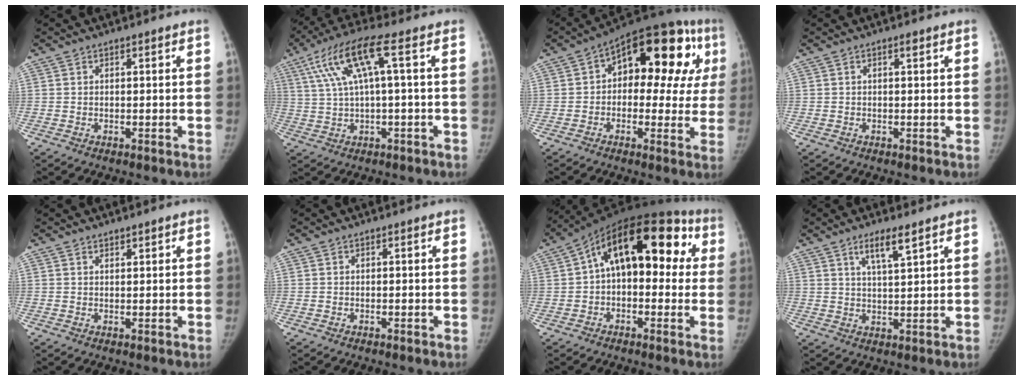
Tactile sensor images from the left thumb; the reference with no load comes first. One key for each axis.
{"total": 10.8, "fx": 3.1, "fy": 1.7, "fz": 10.2, "tx": -0.230, "ty": 0.029, "tz": 0.062}
{"total": 21.0, "fx": 5.2, "fy": 11.4, "fz": 16.8, "tx": -0.170, "ty": 0.039, "tz": 0.059}
{"total": 0.7, "fx": 0.4, "fy": 0.2, "fz": 0.6, "tx": -0.008, "ty": 0.002, "tz": 0.005}
{"total": 1.2, "fx": 1.0, "fy": 0.4, "fz": 0.4, "tx": 0.001, "ty": -0.006, "tz": 0.017}
{"total": 0.0}
{"total": 20.4, "fx": 4.2, "fy": 11.4, "fz": 16.3, "tx": -0.199, "ty": 0.053, "tz": 0.049}
{"total": 5.3, "fx": 3.4, "fy": 0.8, "fz": 4.0, "tx": -0.070, "ty": -0.021, "tz": 0.064}